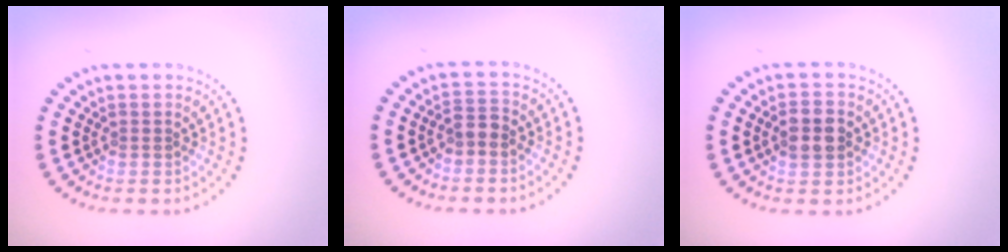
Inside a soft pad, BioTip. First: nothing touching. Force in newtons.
{"total": 1.4, "press": 1.3, "slide": 0.6}
{"total": 3.2, "press": 3.2, "slide": 0.1}